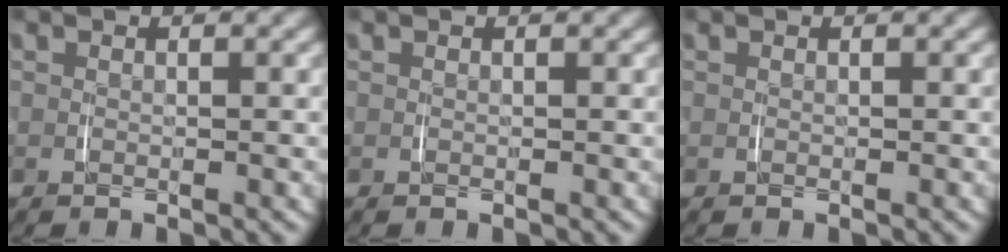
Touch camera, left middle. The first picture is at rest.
{"total": 0.0}
{"total": 0.0}